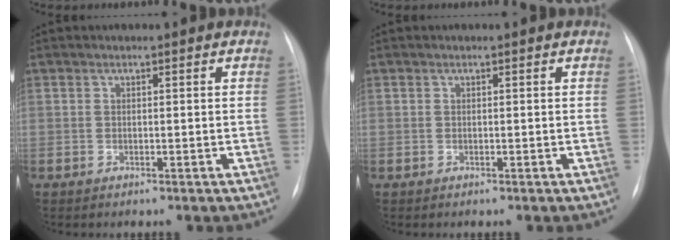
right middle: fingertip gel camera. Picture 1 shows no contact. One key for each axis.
{"total": 0.0}